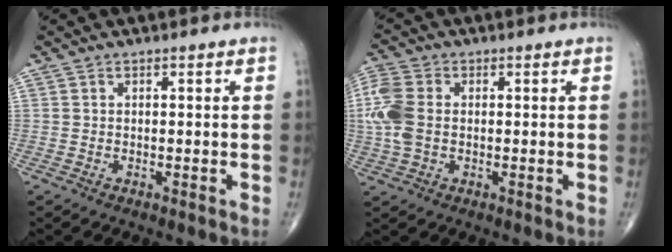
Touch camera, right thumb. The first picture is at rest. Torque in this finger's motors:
{"motor_torque": [0.25, 0.20, 0.91, 0.17, 0.12]}